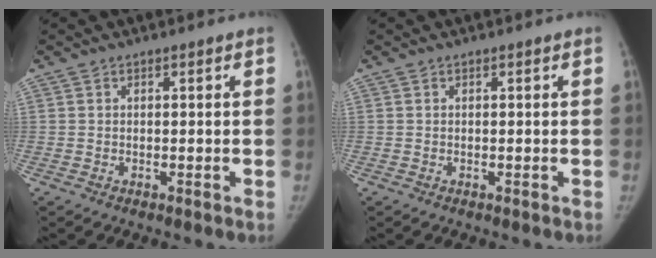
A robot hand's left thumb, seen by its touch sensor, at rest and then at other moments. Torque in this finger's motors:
{"motor_torque": [-0.01, 0.00, 0.31, -0.11, -0.02]}